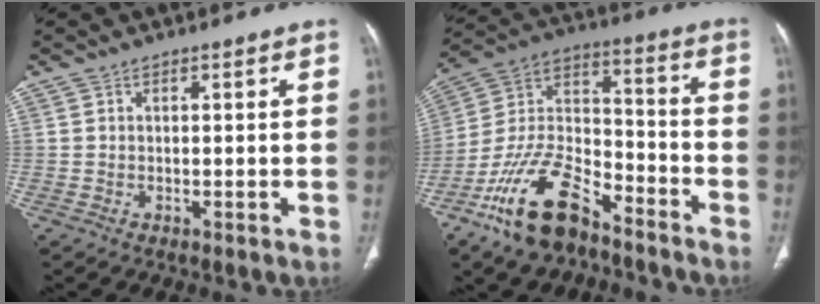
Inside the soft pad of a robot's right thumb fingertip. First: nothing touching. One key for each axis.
{"total": 17.7, "fx": -11.9, "fy": 8.2, "fz": 10.2, "tx": -0.181, "ty": 0.077, "tz": -0.218}